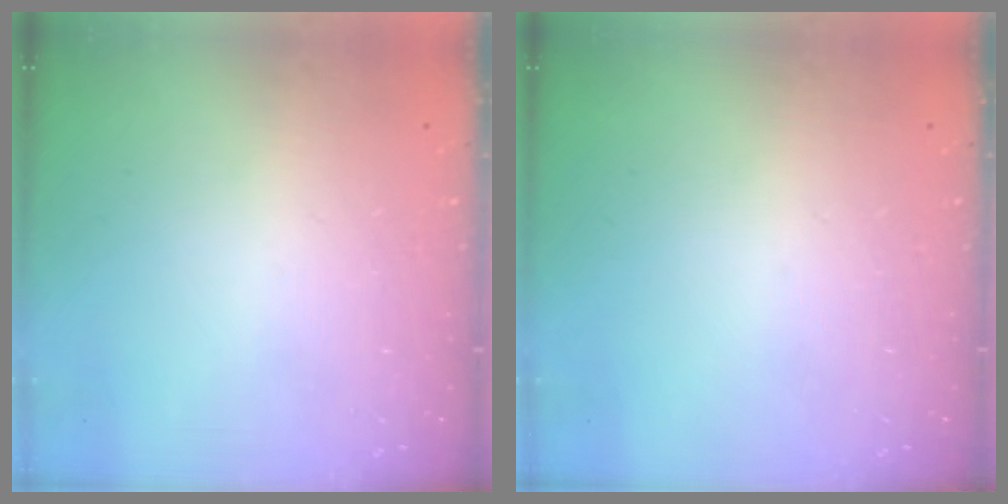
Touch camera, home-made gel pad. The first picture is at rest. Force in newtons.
{"total": 0.0}